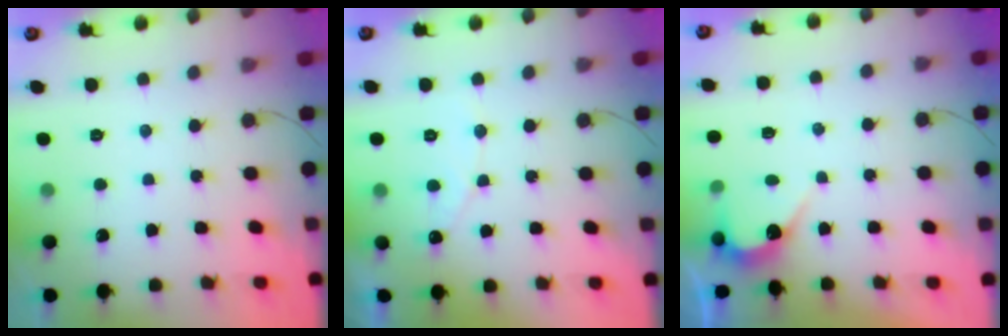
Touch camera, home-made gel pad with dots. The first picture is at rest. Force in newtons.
{"total": 4.7, "press": 4.7, "slide": 0.4}
{"total": 3.7, "press": 3.7, "slide": 0.2}